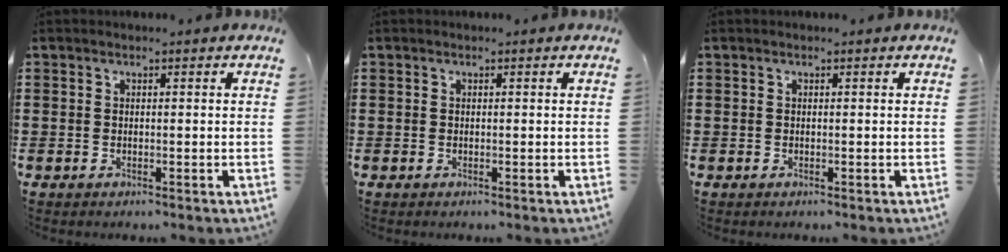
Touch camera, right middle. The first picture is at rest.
{"total": 0.0}
{"total": 0.0}